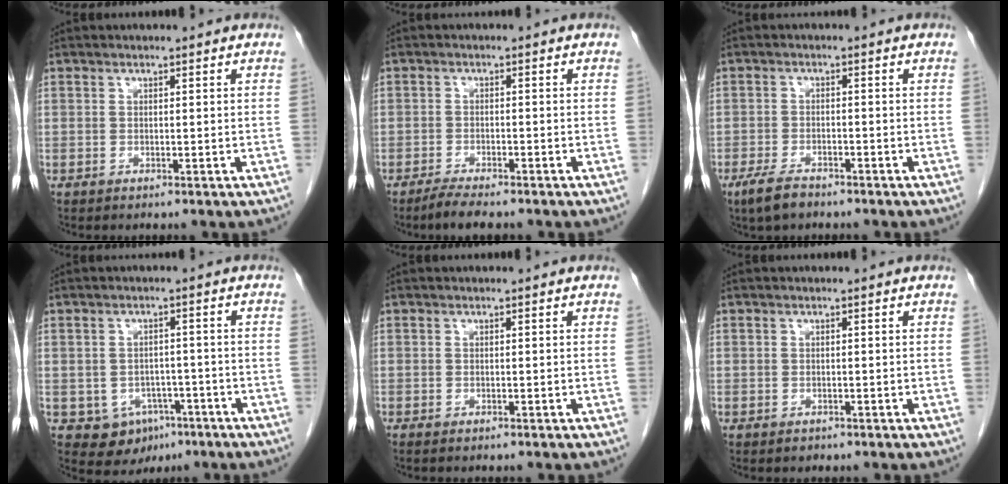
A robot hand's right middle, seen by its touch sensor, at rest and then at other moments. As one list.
[{"total": 3.7, "force": [-3.1, 0.6, 1.9], "torque": [-0.039, -0.008, -0.050]}, {"total": 4.0, "force": [-3.0, 1.2, 2.3], "torque": [-0.053, -0.006, -0.051]}, {"total": 6.0, "force": [-2.9, 4.8, 1.9], "torque": [-0.025, 0.007, -0.028]}, {"total": 0.5, "force": [-0.4, 0.1, 0.3], "torque": [-0.009, -0.002, -0.005]}, {"total": 0.6, "force": [-0.4, 0.5, 0.1], "torque": [-0.004, 0.002, -0.005]}]